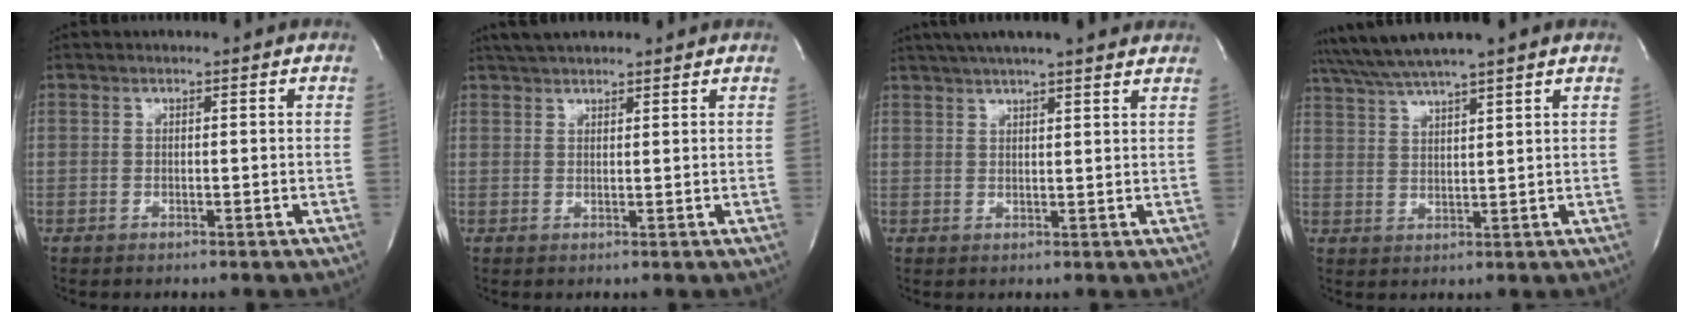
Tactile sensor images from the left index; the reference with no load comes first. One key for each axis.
{"total": 5.7, "fx": 5.0, "fy": 1.3, "fz": 2.4, "tx": -0.041, "ty": 0.033, "tz": 0.081}
{"total": 15.3, "fx": 13.1, "fy": 1.8, "fz": 7.7, "tx": -0.129, "ty": 0.040, "tz": 0.174}
{"total": 8.6, "fx": 7.3, "fy": -0.7, "fz": 4.4, "tx": -0.084, "ty": 0.030, "tz": 0.123}